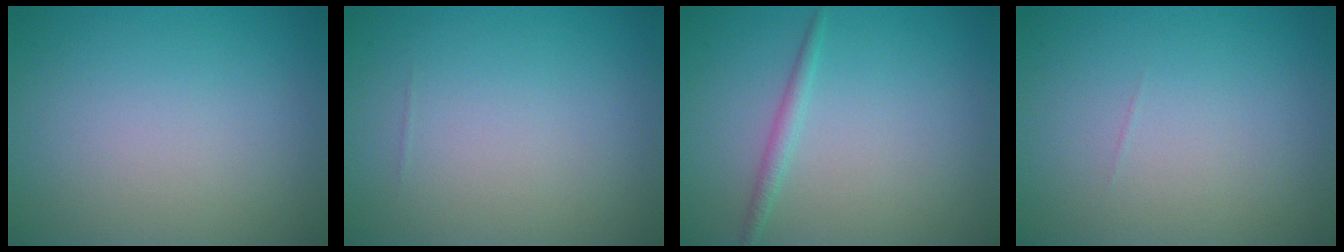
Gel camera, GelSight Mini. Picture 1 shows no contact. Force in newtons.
{"total": 0.0}
{"total": 1.3, "press": 1.3, "slide": 0.0}
{"total": 0.0}